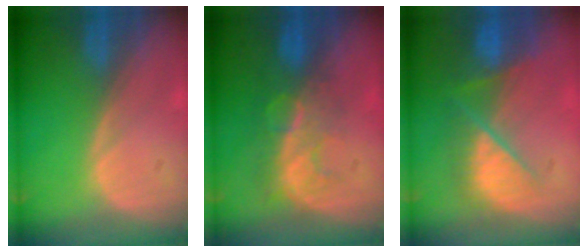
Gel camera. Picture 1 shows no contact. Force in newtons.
{"total": 8.1, "press": 7.1, "slide": 3.8}
{"total": 9.2, "press": 7.9, "slide": 4.7}